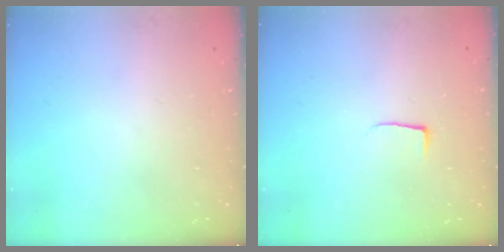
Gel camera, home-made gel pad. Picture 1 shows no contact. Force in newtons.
{"total": 3.9, "press": 3.9, "slide": 0.5}